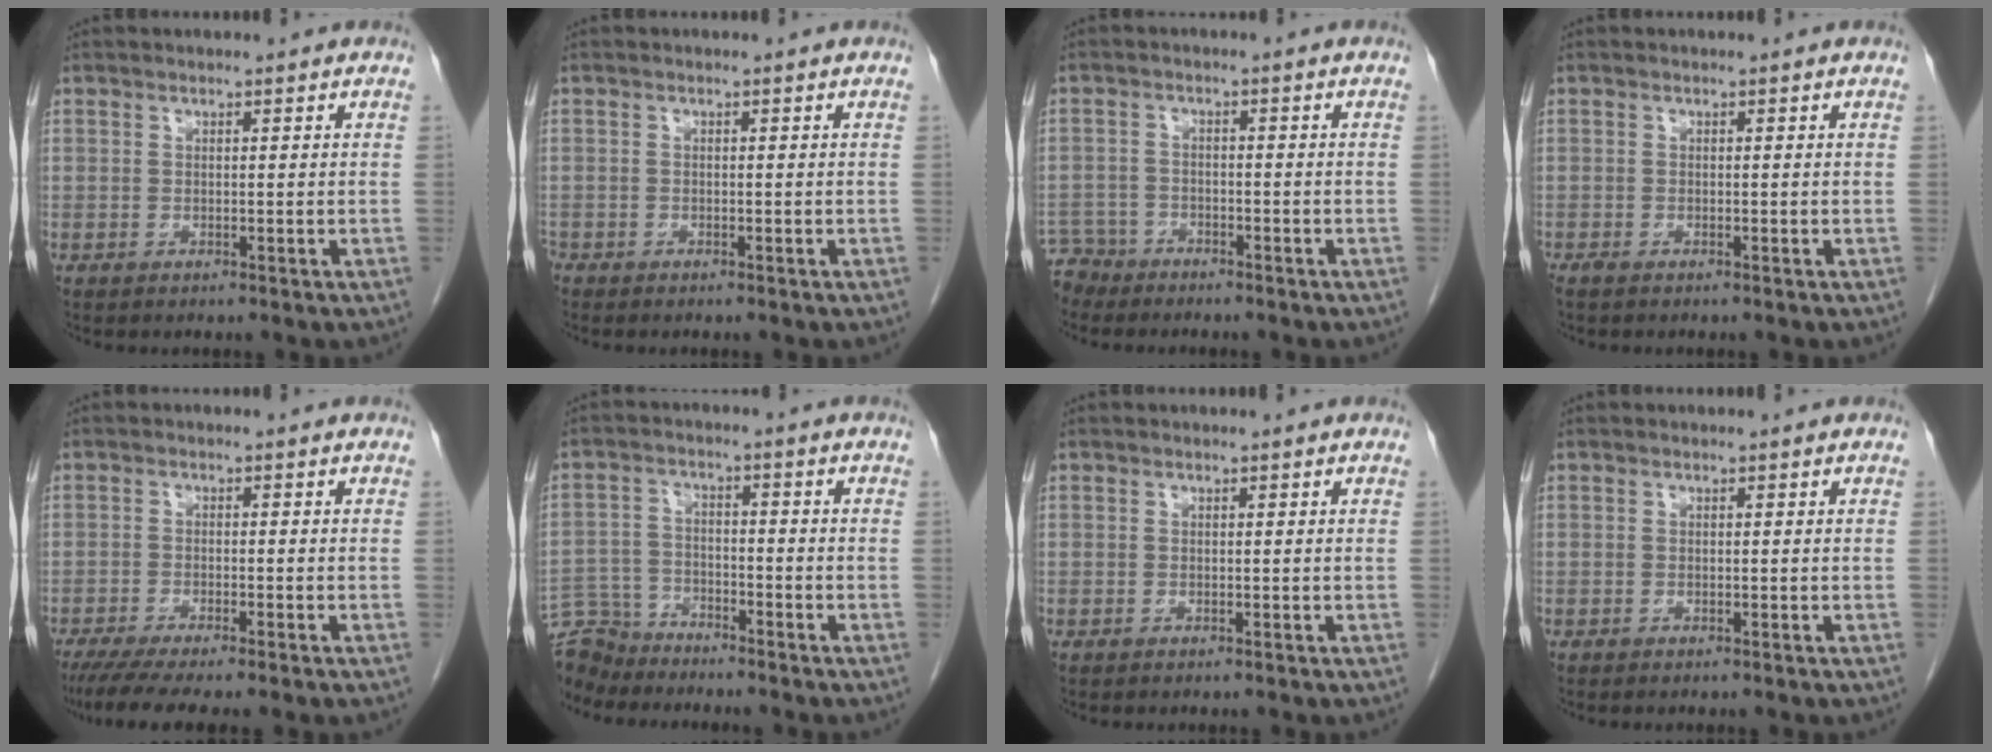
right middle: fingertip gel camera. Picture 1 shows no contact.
{"total": 0.7, "force": [-0.7, 0.3, 0.1], "torque": [-0.002, 0.001, -0.013]}
{"total": 4.2, "force": [-3.8, 1.6, -0.9], "torque": [0.020, -0.003, -0.073]}
{"total": 0.7, "force": [-0.6, 0.1, 0.4], "torque": [-0.014, -0.004, -0.012]}
{"total": 7.9, "force": [-6.4, 0.4, 4.7], "torque": [-0.069, -0.016, -0.100]}
{"total": 7.6, "force": [-7.2, 2.1, -0.2], "torque": [0.003, 0.002, -0.138]}
{"total": 0.0}
{"total": 0.0}